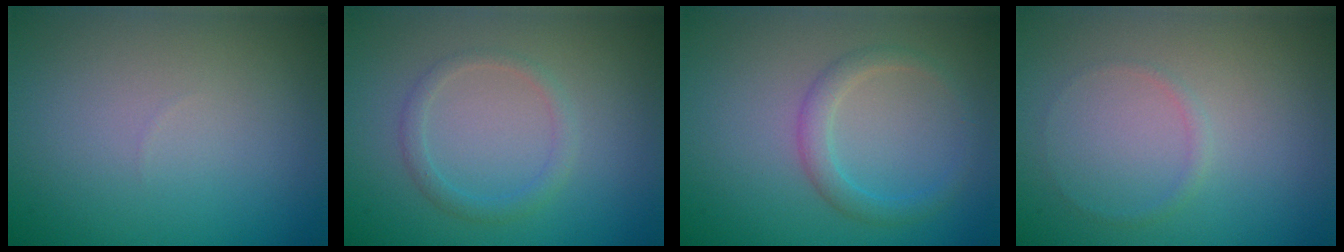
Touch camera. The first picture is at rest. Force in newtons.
{"total": 1.6, "press": 1.6, "slide": 0.0}
{"total": 2.1, "press": 2.1, "slide": 0.0}
{"total": 0.7, "press": 0.7, "slide": 0.1}